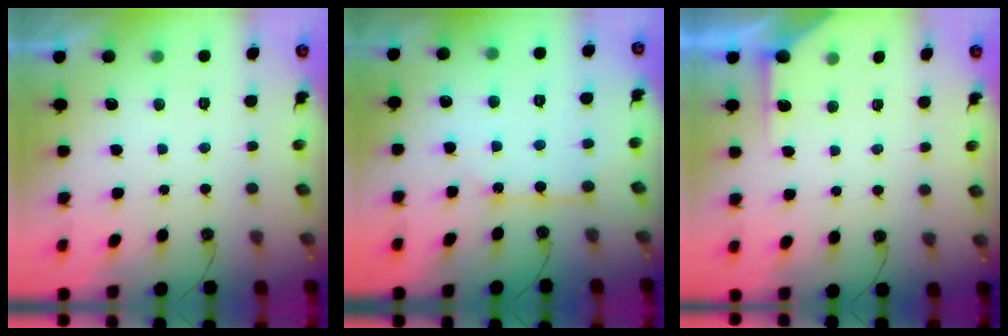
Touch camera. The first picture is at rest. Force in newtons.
{"total": 6.9, "press": 6.9, "slide": 0.6}
{"total": 3.7, "press": 3.7, "slide": 0.3}